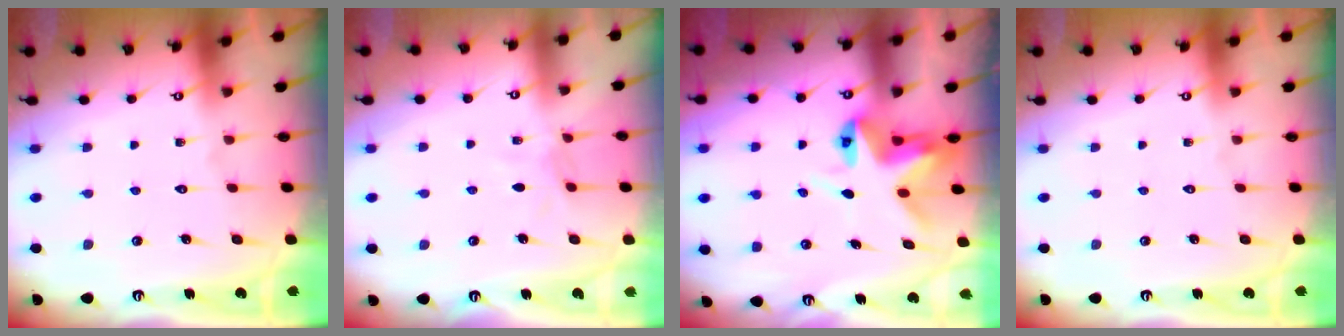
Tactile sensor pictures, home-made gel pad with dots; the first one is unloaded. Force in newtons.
{"total": 4.0, "press": 4.0, "slide": 0.5}
{"total": 6.3, "press": 6.3, "slide": 0.5}
{"total": 0.0}